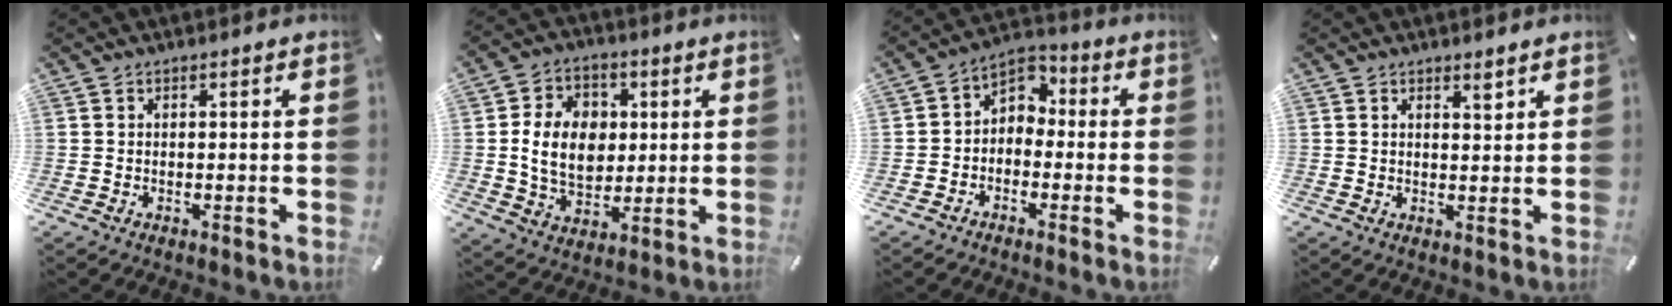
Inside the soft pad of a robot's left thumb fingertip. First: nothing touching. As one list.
[{"total": 11.9, "force": [1.0, 9.3, 7.3], "torque": [-0.145, 0.014, 0.019]}, {"total": 4.5, "force": [-1.7, 4.0, 1.3], "torque": [-0.024, 0.012, -0.035]}, {"total": 2.4, "force": [1.8, 0.6, 1.6], "torque": [-0.016, -0.008, 0.028]}]